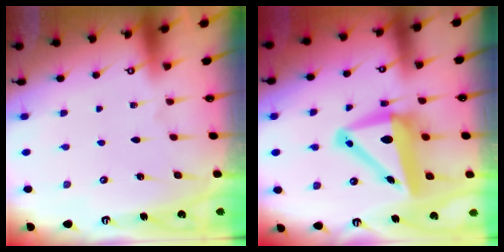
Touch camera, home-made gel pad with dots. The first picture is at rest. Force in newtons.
{"total": 11.5, "press": 11.3, "slide": 2.1}